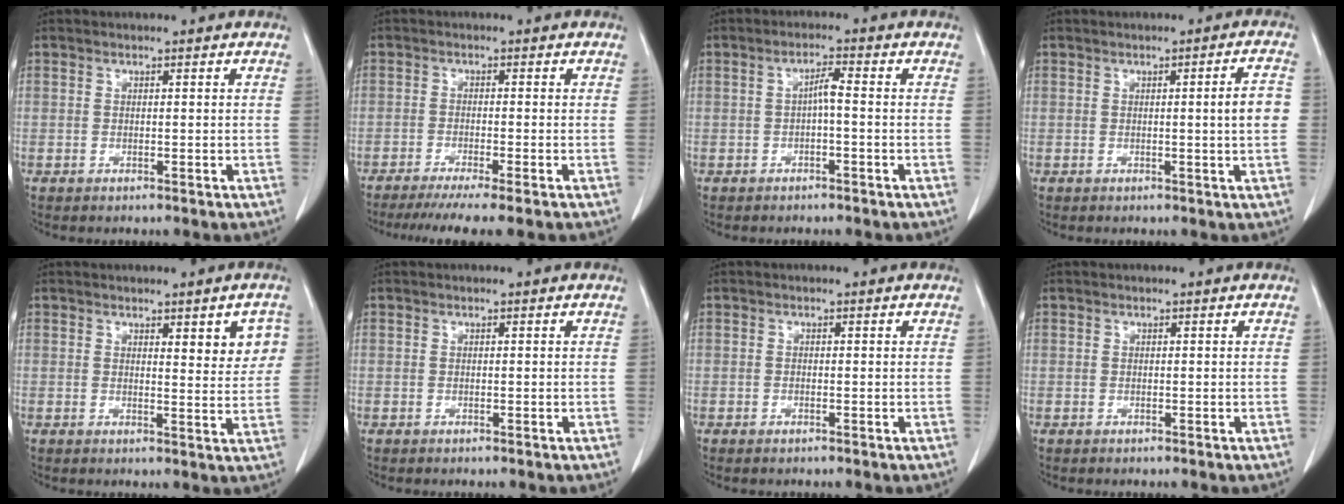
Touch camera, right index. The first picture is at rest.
{"total": 8.3, "force": [-6.8, -0.5, 4.8], "torque": [-0.057, -0.020, -0.104]}
{"total": 2.3, "force": [-0.4, 0.1, 2.2], "torque": [-0.039, 0.006, -0.007]}
{"total": 4.2, "force": [-0.1, -0.1, 4.2], "torque": [-0.054, 0.001, -0.004]}
{"total": 5.1, "force": [1.9, 1.6, 4.5], "torque": [-0.048, -0.002, 0.024]}
{"total": 0.0}
{"total": 0.5, "force": [-0.4, 0.1, 0.3], "torque": [-0.008, -0.001, -0.007]}
{"total": 0.0}